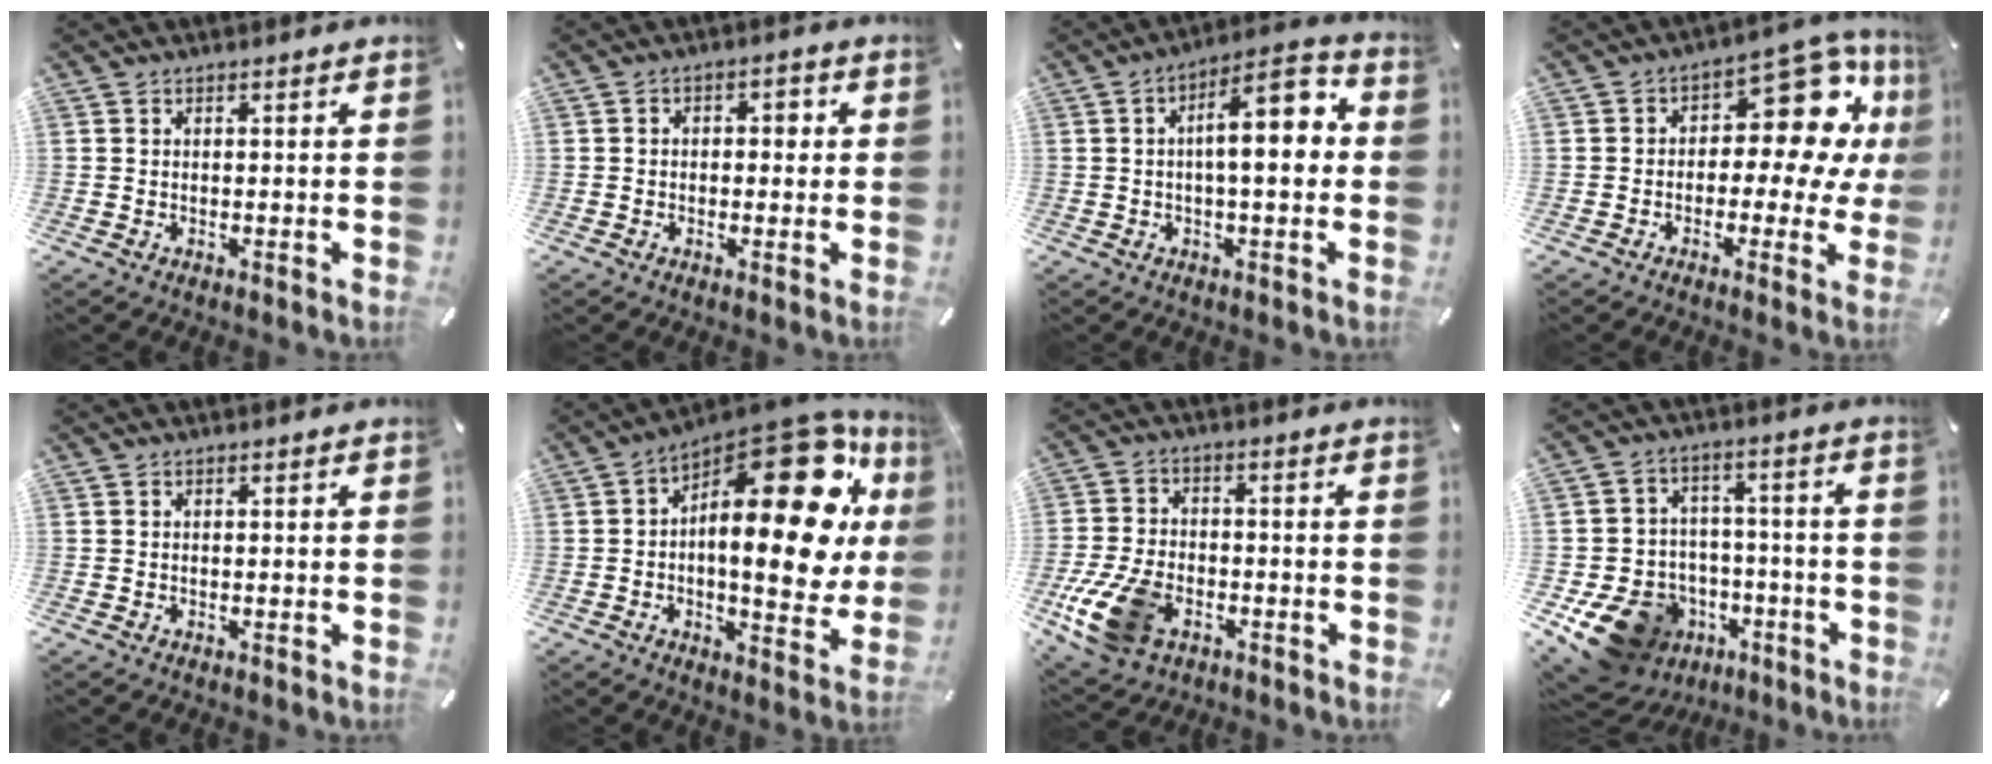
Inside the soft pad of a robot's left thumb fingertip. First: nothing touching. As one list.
[{"total": 2.8, "force": [-0.9, 2.1, 1.6], "torque": [-0.022, 0.009, -0.023]}, {"total": 12.4, "force": [1.2, 4.5, 11.5], "torque": [-0.161, -0.007, 0.012]}, {"total": 15.0, "force": [5.0, 8.7, 11.2], "torque": [-0.143, -0.036, 0.081]}, {"total": 0.0}, {"total": 29.0, "force": [8.5, 13.3, 24.3], "torque": [-0.338, -0.076, 0.152]}, {"total": 13.2, "force": [-5.4, 8.6, 8.4], "torque": [-0.185, 0.019, -0.095]}, {"total": 14.9, "force": [-7.4, 11.7, 5.6], "torque": [-0.098, 0.044, -0.111]}]